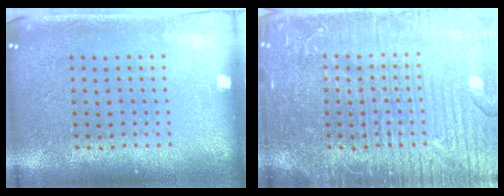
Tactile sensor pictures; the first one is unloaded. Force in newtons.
{"total": 4.9, "press": 4.8, "slide": 0.6}